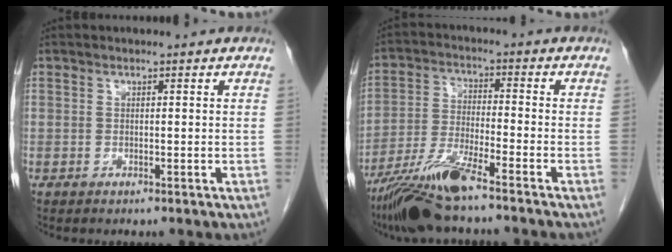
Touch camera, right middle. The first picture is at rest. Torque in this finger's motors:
{"motor_torque": [0.95, -0.93, 0.16, 0.07]}